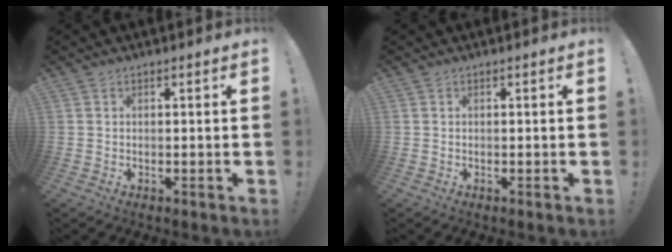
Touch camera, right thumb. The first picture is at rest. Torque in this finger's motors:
{"motor_torque": [-0.02, -0.02, 0.01, 0.00, 0.02]}